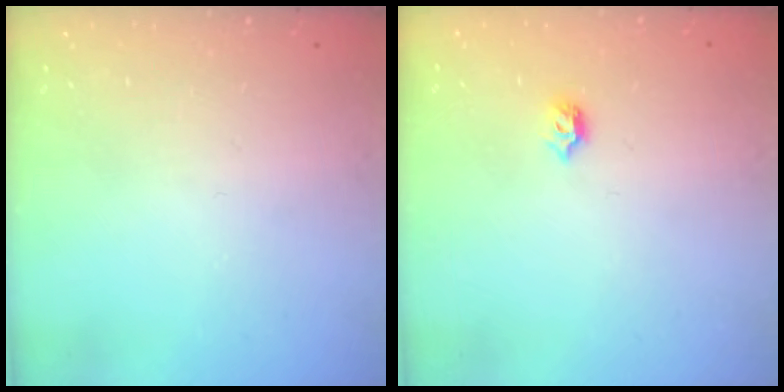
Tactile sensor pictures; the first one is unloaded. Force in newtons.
{"total": 4.8, "press": 4.7, "slide": 1.0}